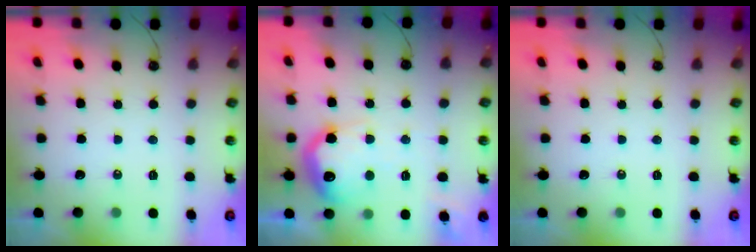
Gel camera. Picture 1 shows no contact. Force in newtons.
{"total": 18.2, "press": 18.2, "slide": 1.1}
{"total": 0.0}